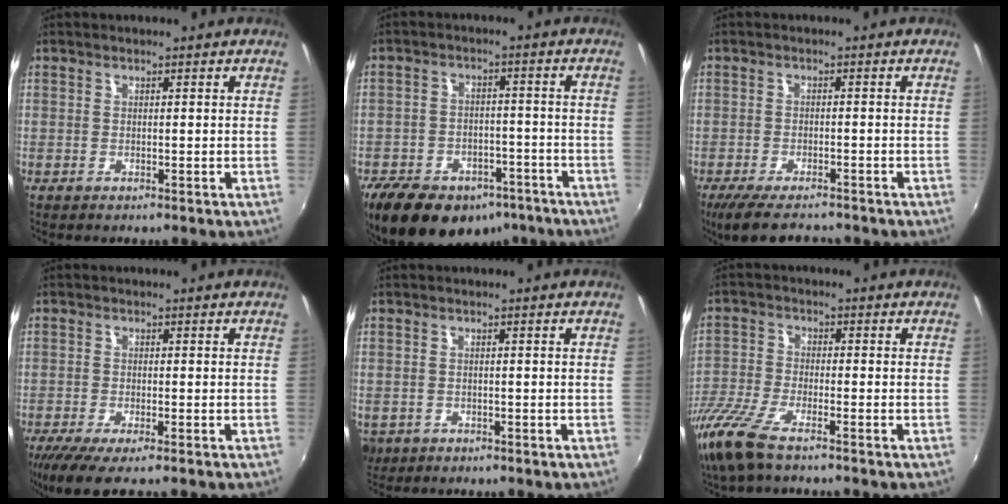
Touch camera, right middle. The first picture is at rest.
{"total": 18.6, "force": [-12.9, 10.3, 8.6], "torque": [-0.194, -0.003, -0.174]}
{"total": 8.3, "force": [-6.9, 1.9, 4.2], "torque": [-0.100, -0.031, -0.118]}
{"total": 6.5, "force": [-4.7, 0.7, 4.5], "torque": [-0.102, -0.033, -0.084]}
{"total": 5.3, "force": [-2.1, 4.2, 2.4], "torque": [-0.057, -0.013, -0.029]}
{"total": 10.5, "force": [-7.8, 2.3, 6.7], "torque": [-0.163, -0.035, -0.159]}